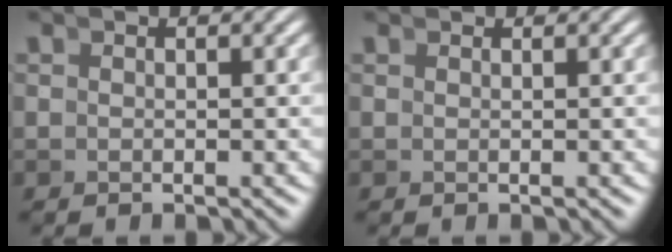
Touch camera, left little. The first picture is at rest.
{"total": 0.6, "force": [0.5, -0.3, -0.2], "torque": [0.007, -0.003, 0.012]}